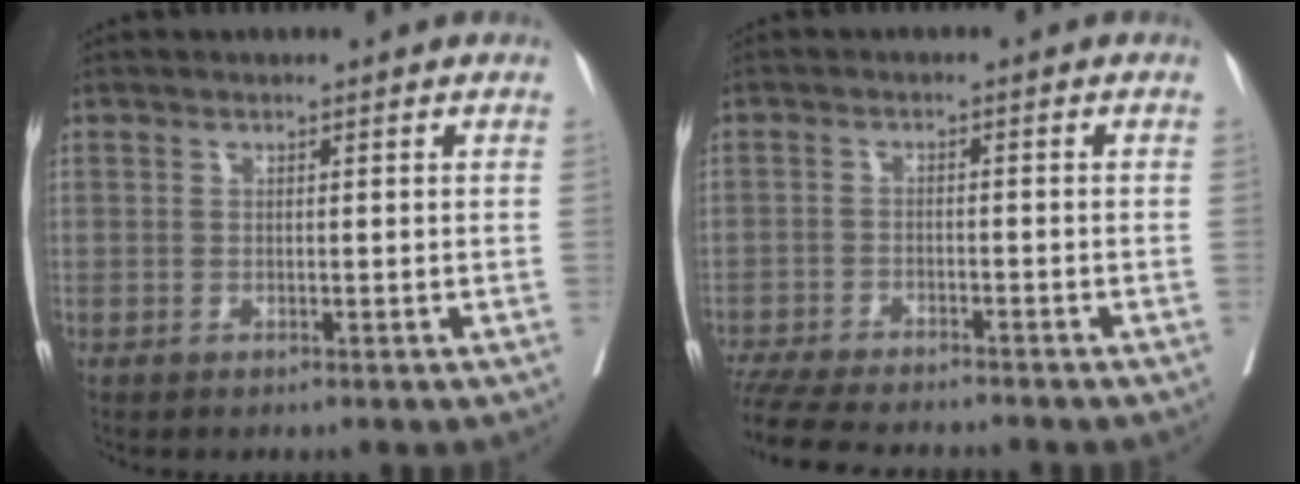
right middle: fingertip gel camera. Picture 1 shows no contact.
{"total": 11.9, "force": [-10.7, 1.5, 4.9], "torque": [-0.075, -0.019, -0.161]}